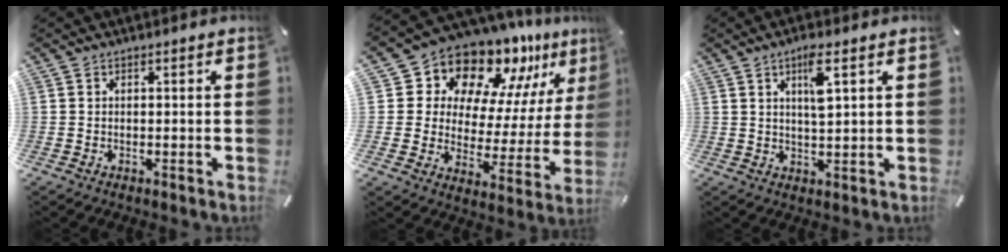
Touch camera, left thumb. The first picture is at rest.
{"total": 13.4, "force": [11.5, 6.3, 2.5], "torque": [-0.056, -0.121, 0.195]}
{"total": 7.1, "force": [3.0, 1.6, 6.3], "torque": [-0.107, -0.007, 0.043]}